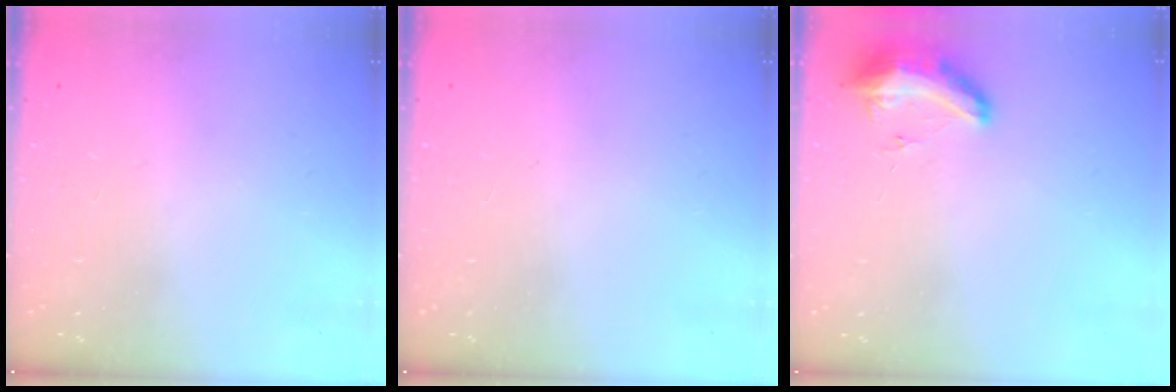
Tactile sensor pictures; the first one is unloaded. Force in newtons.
{"total": 0.0}
{"total": 16.9, "press": 11.4, "slide": 12.5}